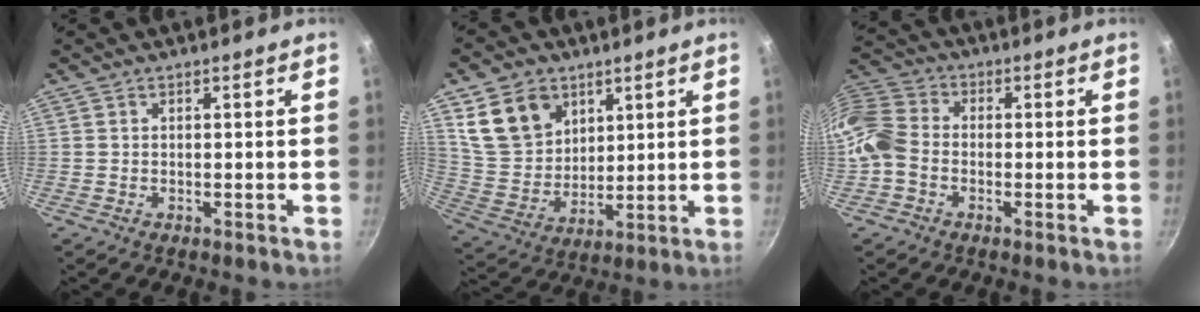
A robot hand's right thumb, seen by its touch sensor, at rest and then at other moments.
{"total": 13.4, "force": [6.3, 10.1, 6.2], "torque": [-0.081, -0.023, 0.135]}
{"total": 9.6, "force": [-2.7, 7.4, 5.4], "torque": [-0.096, 0.031, -0.076]}